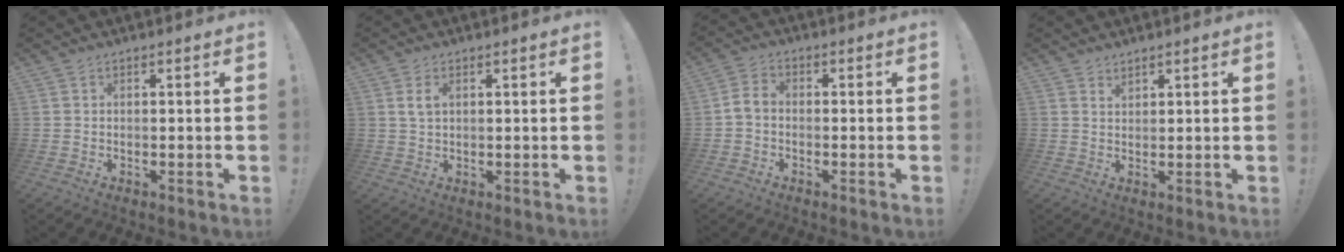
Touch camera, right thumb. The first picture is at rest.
{"total": 3.4, "force": [1.2, 1.9, 2.6], "torque": [-0.039, -0.002, 0.020]}
{"total": 3.9, "force": [-1.4, 2.5, 2.7], "torque": [-0.058, 0.010, -0.027]}
{"total": 1.6, "force": [1.5, 0.4, 0.3], "torque": [0.004, -0.014, 0.027]}